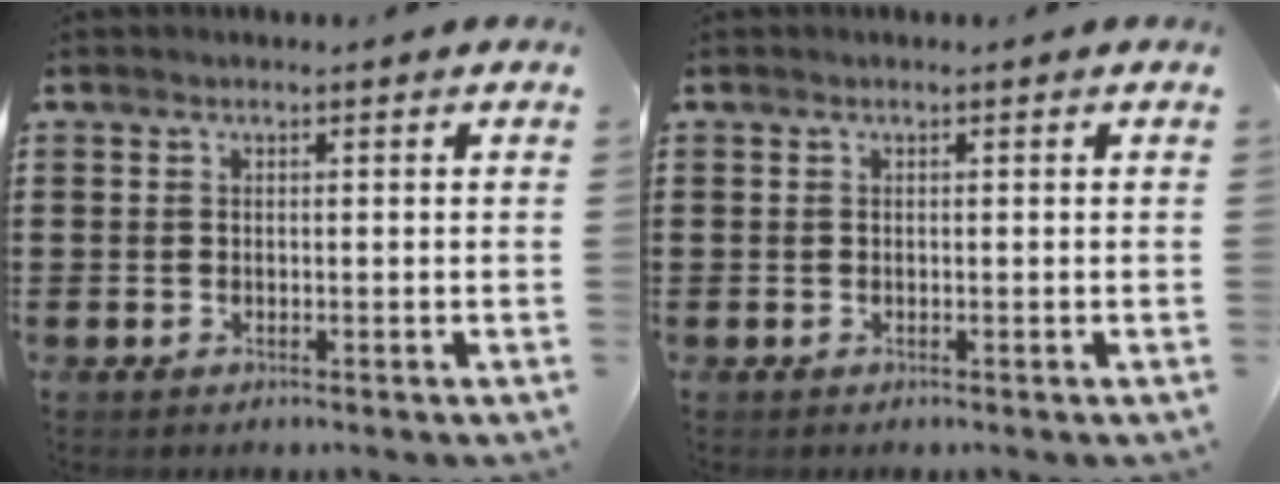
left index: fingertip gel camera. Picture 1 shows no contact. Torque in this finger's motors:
{"motor_torque": [0.00, 0.00, 0.00, 0.00]}